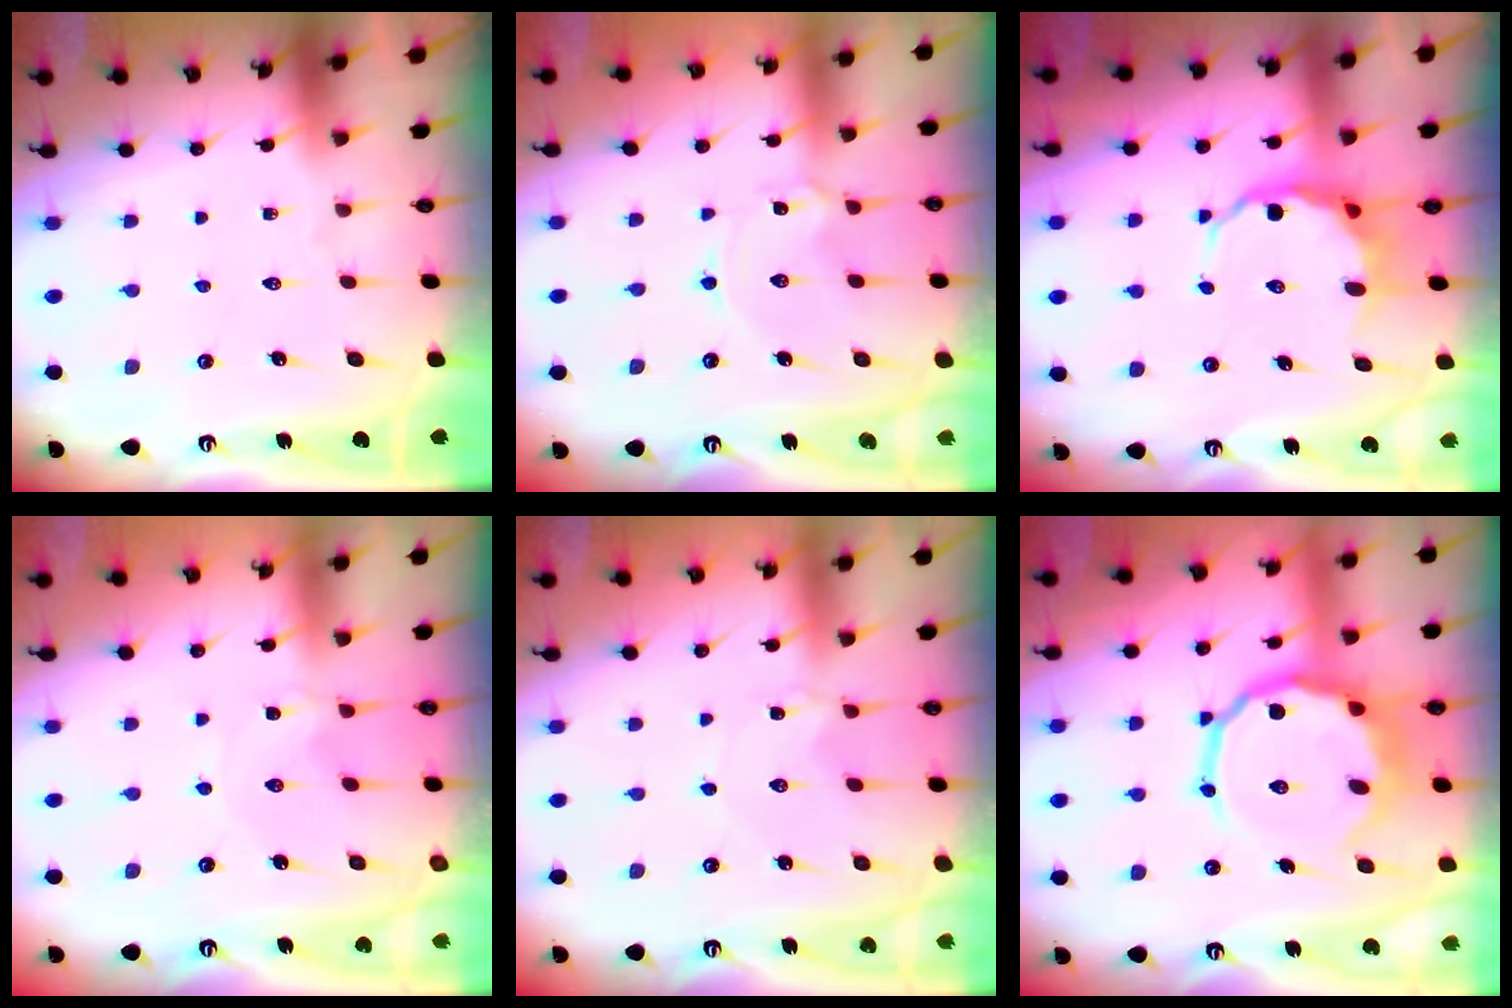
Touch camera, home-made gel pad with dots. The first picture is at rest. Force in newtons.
{"total": 1.5, "press": 1.5, "slide": 0.2}
{"total": 6.6, "press": 6.4, "slide": 1.6}
{"total": 0.0}
{"total": 1.4, "press": 1.4, "slide": 0.2}
{"total": 12.8, "press": 12.4, "slide": 3.1}